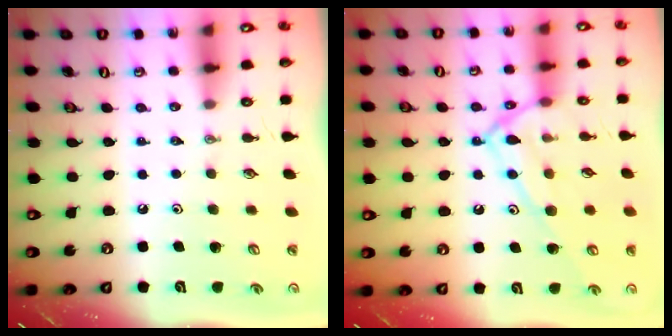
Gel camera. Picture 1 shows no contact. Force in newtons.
{"total": 13.2, "press": 13.2, "slide": 0.6}